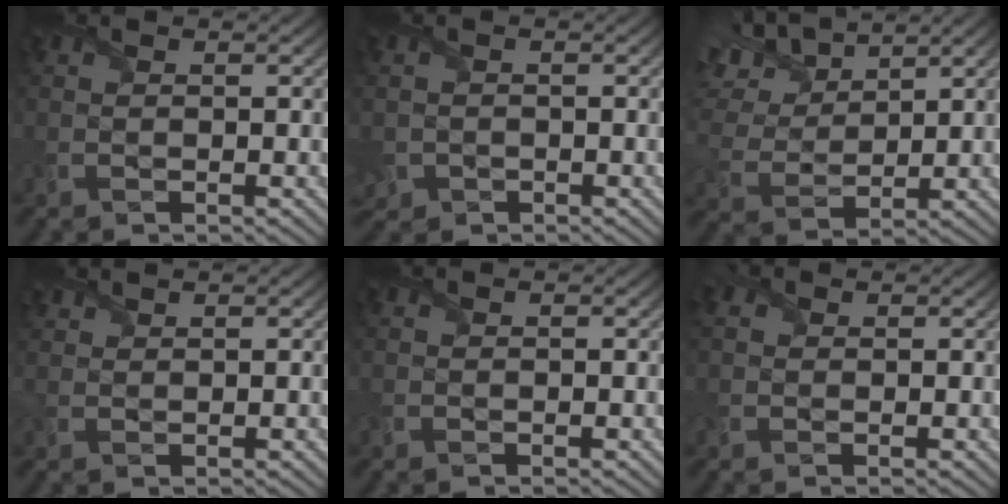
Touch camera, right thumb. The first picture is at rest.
{"total": 2.3, "force": [-1.1, 2.0, 0.5], "torque": [-0.022, -0.018, -0.026]}
{"total": 11.4, "force": [7.8, 4.9, 6.7], "torque": [-0.190, 0.036, 0.133]}
{"total": 1.5, "force": [1.4, 0.4, 0.3], "torque": [-0.012, 0.003, 0.035]}
{"total": 0.0}
{"total": 2.1, "force": [1.0, 1.6, 1.0], "torque": [-0.029, 0.007, 0.017]}